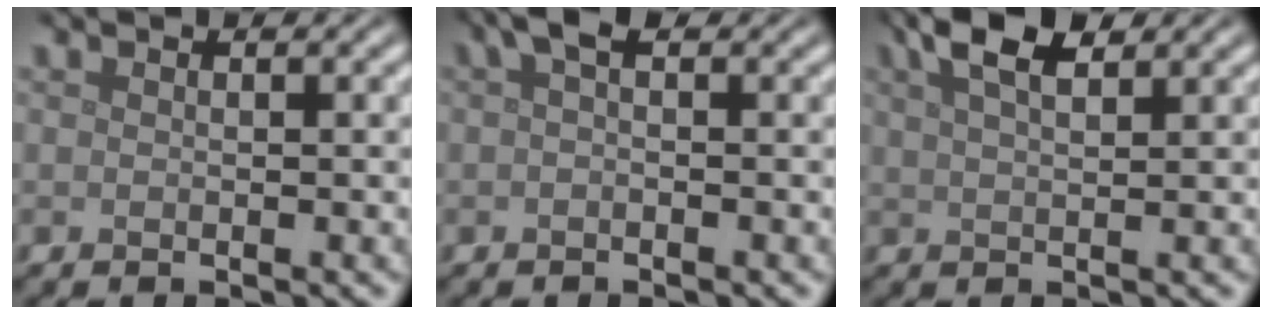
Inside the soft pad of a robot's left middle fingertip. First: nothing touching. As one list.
[{"total": 1.8, "force": [0.6, 0.5, 1.6], "torque": [-0.027, 0.009, 0.006]}, {"total": 5.1, "force": [3.3, 1.7, 3.4], "torque": [-0.062, 0.023, 0.050]}]